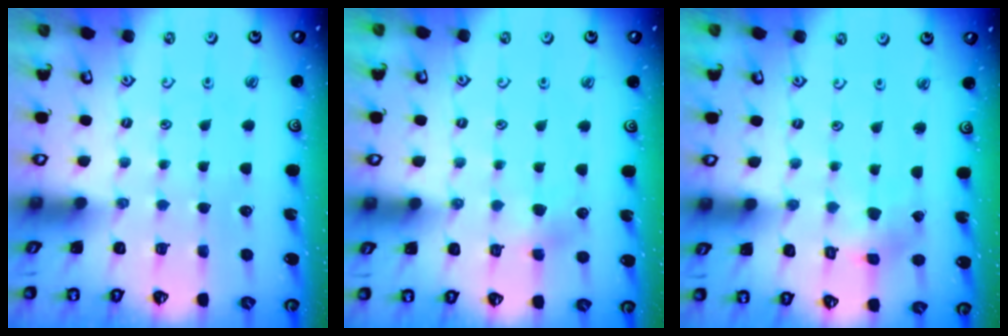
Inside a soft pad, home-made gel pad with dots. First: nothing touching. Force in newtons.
{"total": 3.1, "press": 3.0, "slide": 0.4}
{"total": 1.7, "press": 1.6, "slide": 0.4}